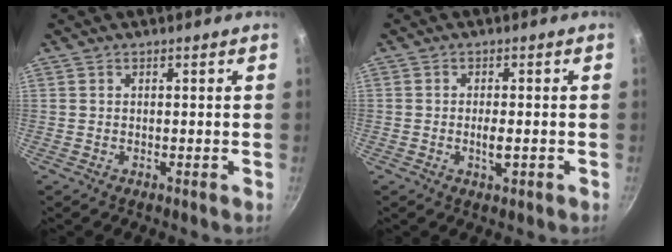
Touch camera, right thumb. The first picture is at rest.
{"total": 2.7, "force": [-0.7, 1.2, 2.3], "torque": [-0.041, 0.000, -0.011]}